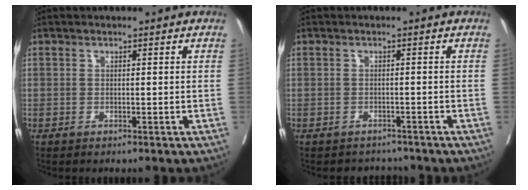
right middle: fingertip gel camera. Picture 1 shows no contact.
{"total": 2.4, "force": [-2.2, 0.9, -0.5], "torque": [0.006, 0.003, -0.032]}